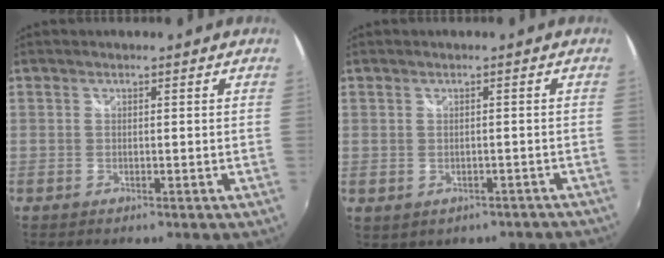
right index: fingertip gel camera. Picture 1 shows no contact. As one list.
[{"total": 5.1, "force": [-3.2, 3.5, 2.0], "torque": [-0.044, -0.011, -0.024]}]